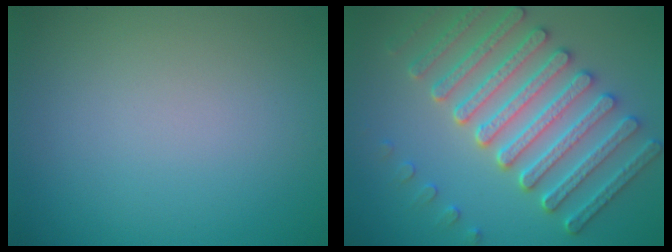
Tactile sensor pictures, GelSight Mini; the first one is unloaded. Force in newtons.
{"total": 6.9, "press": 6.2, "slide": 3.1}